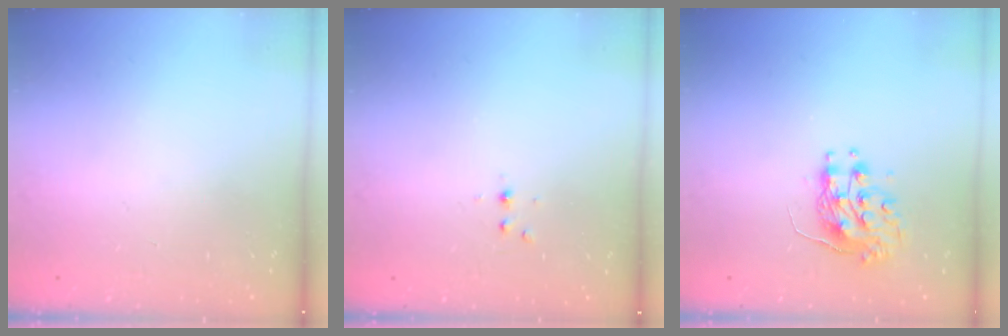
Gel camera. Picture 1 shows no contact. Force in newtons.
{"total": 3.0, "press": 2.6, "slide": 1.5}
{"total": 9.3, "press": 9.3, "slide": 0.8}